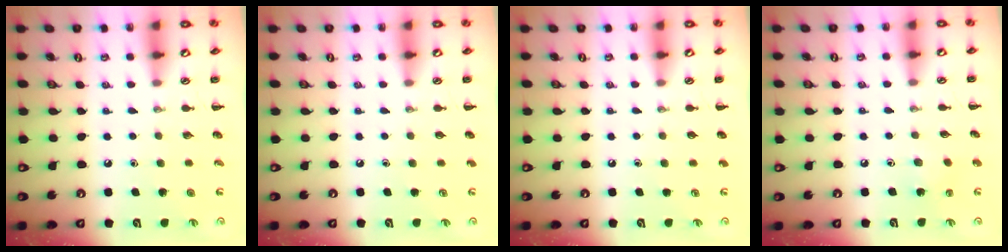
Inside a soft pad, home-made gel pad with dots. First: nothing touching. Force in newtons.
{"total": 0.0}
{"total": 0.0}
{"total": 4.9, "press": 4.8, "slide": 1.1}